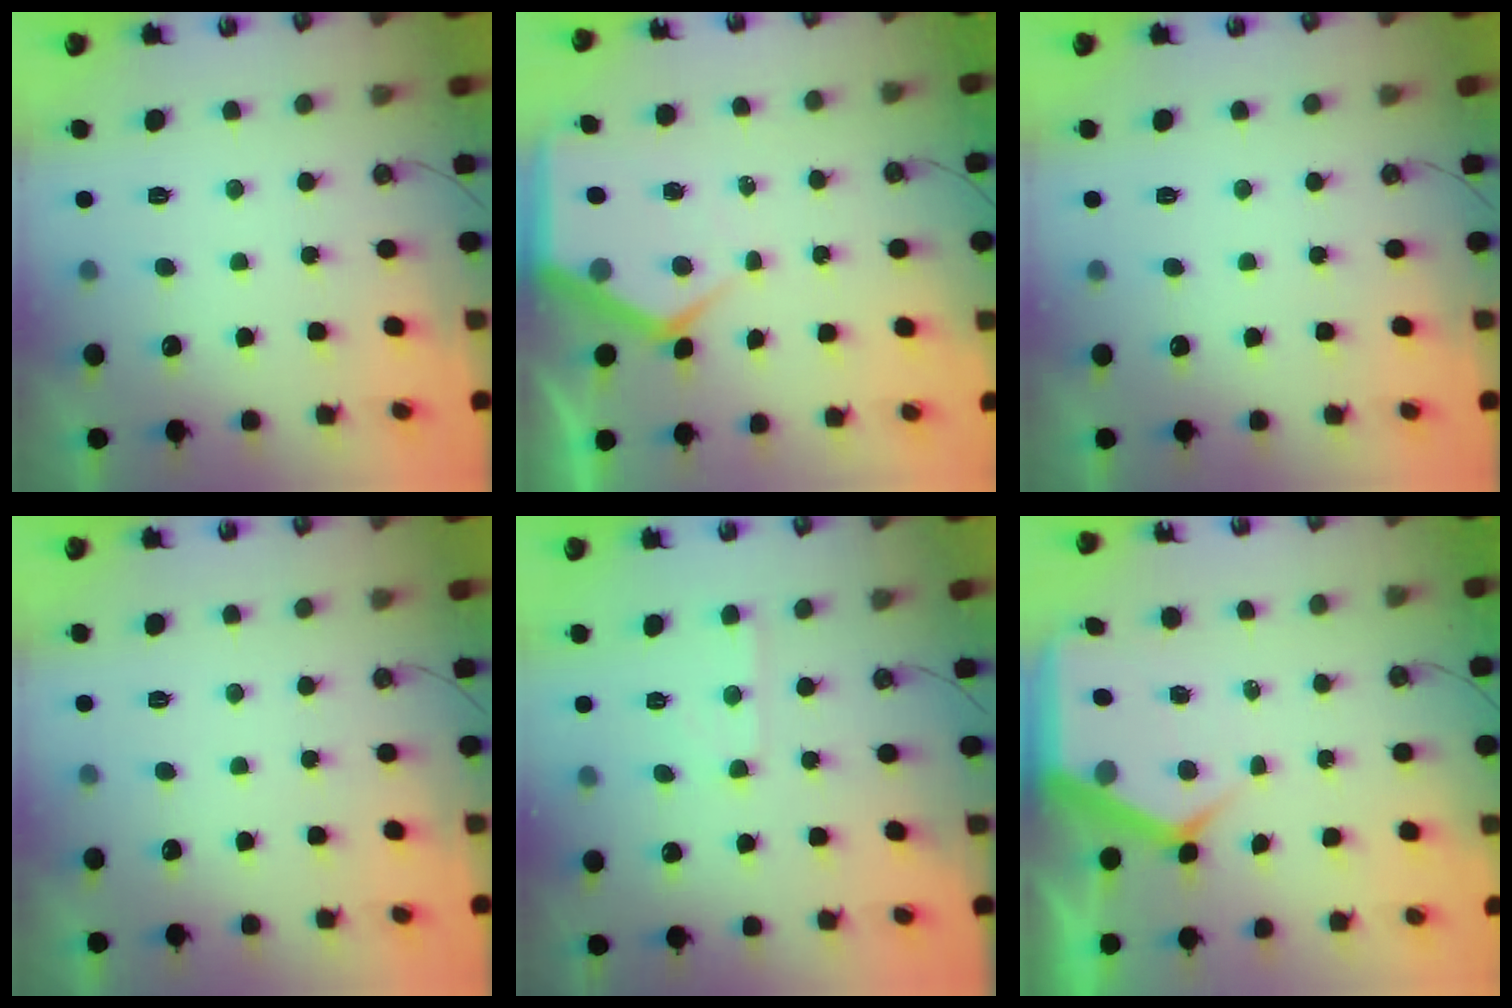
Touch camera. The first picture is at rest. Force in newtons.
{"total": 7.1, "press": 7.1, "slide": 0.7}
{"total": 0.0}
{"total": 0.0}
{"total": 4.1, "press": 4.1, "slide": 0.6}
{"total": 8.0, "press": 7.9, "slide": 1.0}